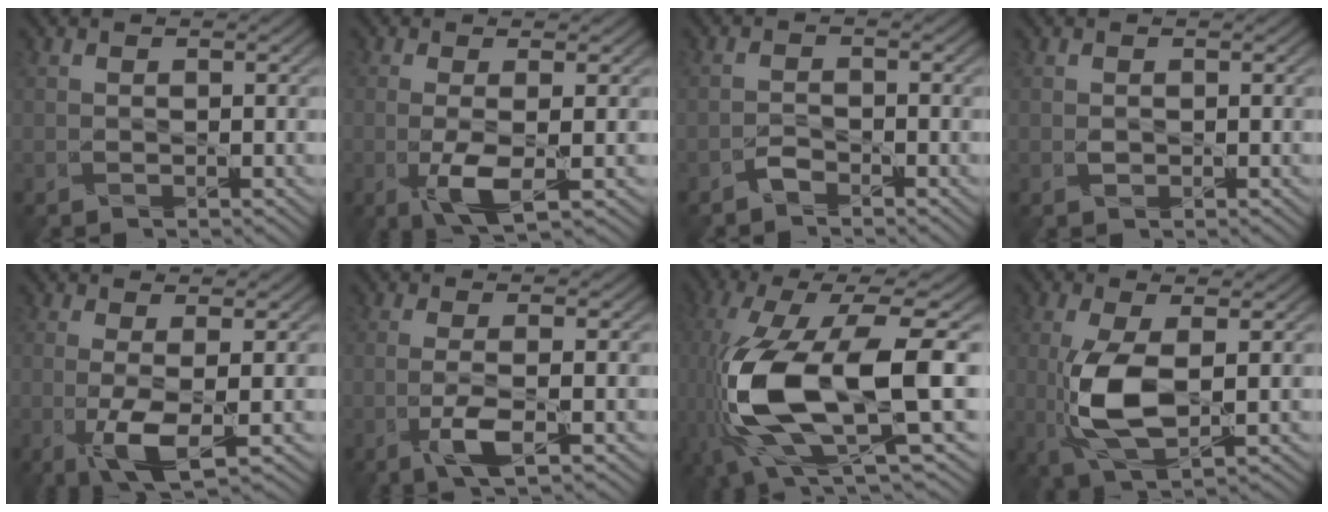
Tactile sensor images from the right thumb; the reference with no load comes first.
{"total": 4.0, "force": [-0.9, 0.7, 3.8], "torque": [-0.080, -0.002, -0.022]}
{"total": 1.4, "force": [-1.4, 0.2, 0.0], "torque": [0.000, 0.004, -0.035]}
{"total": 0.5, "force": [-0.1, 0.5, 0.3], "torque": [-0.008, -0.001, -0.002]}
{"total": 4.8, "force": [-1.1, 0.9, 4.6], "torque": [-0.090, 0.000, -0.024]}
{"total": 3.7, "force": [-1.4, 0.6, 3.3], "torque": [-0.066, 0.003, -0.035]}
{"total": 16.9, "force": [-2.7, 5.8, 15.6], "torque": [-0.356, -0.015, -0.036]}
{"total": 8.2, "force": [-0.5, 3.4, 7.5], "torque": [-0.170, -0.002, -0.009]}